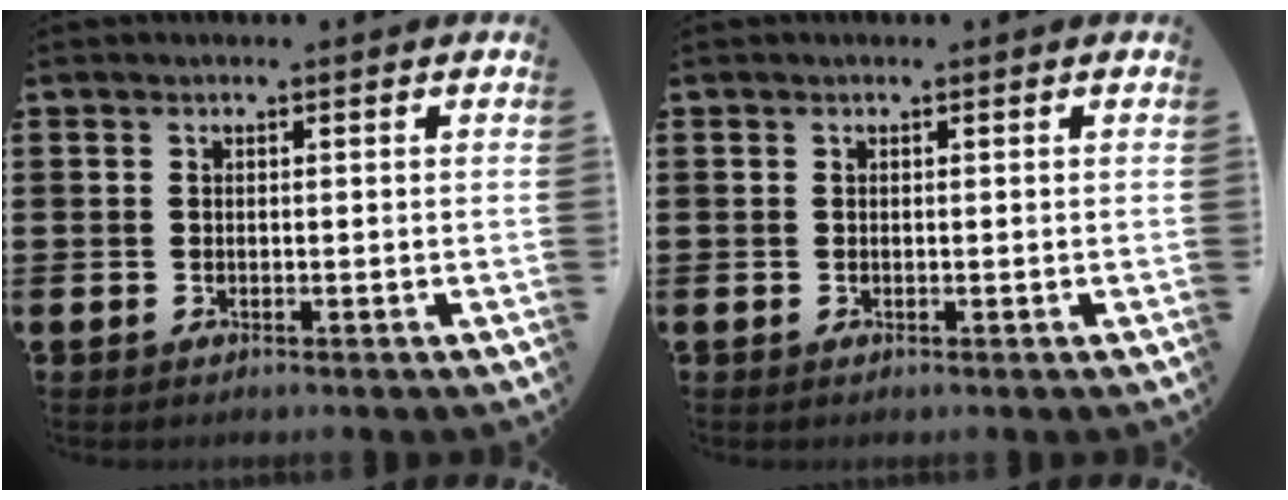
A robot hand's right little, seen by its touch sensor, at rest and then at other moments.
{"total": 0.0}